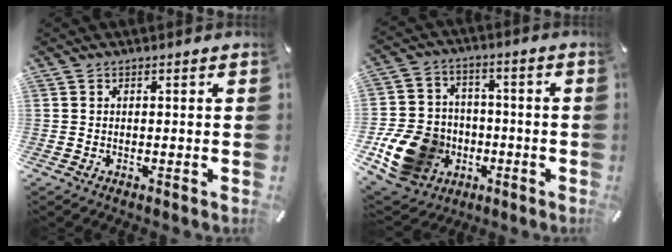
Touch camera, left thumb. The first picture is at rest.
{"total": 16.6, "force": [-5.3, 13.8, 7.7], "torque": [-0.150, 0.032, -0.084]}